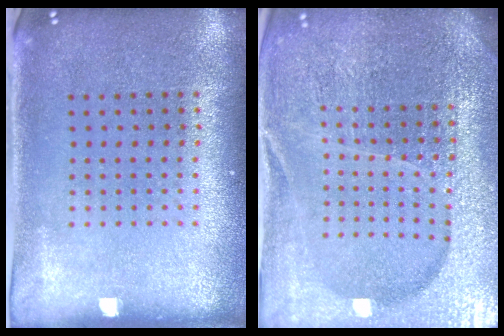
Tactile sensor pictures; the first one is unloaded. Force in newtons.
{"total": 5.6, "press": 5.0, "slide": 2.5}